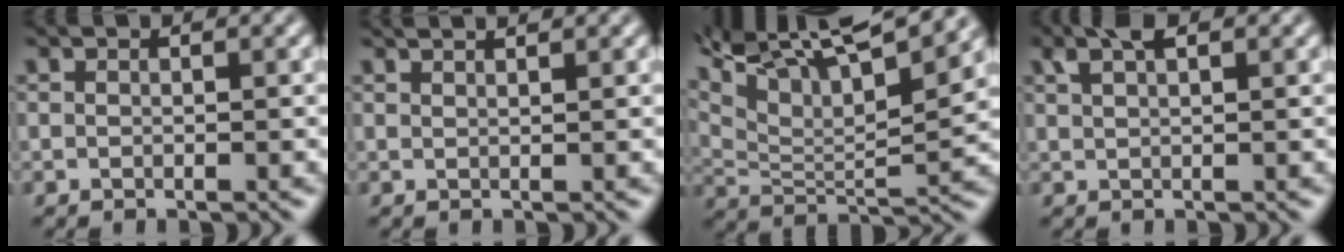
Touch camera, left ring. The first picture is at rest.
{"total": 2.1, "force": [1.8, 0.6, 1.0], "torque": [-0.005, 0.020, 0.003]}
{"total": 12.4, "force": [8.3, 3.4, 8.6], "torque": [-0.162, 0.025, 0.138]}
{"total": 2.6, "force": [1.3, 1.0, 2.0], "torque": [-0.035, 0.013, 0.023]}